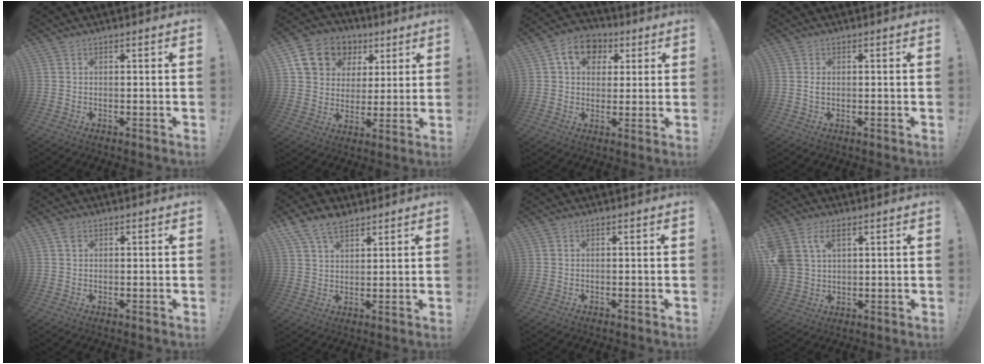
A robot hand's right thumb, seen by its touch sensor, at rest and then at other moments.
{"total": 14.1, "force": [6.5, 11.1, 5.6], "torque": [-0.080, -0.029, 0.132]}
{"total": 10.8, "force": [4.1, 8.3, 5.5], "torque": [-0.082, -0.004, 0.078]}
{"total": 1.1, "force": [0.0, 0.6, 0.9], "torque": [-0.013, 0.001, -0.002]}
{"total": 1.4, "force": [0.8, 0.8, 0.8], "torque": [-0.012, 0.000, 0.014]}
{"total": 8.4, "force": [5.8, 4.6, 4.1], "torque": [-0.073, -0.020, 0.112]}
{"total": 0.0}
{"total": 8.5, "force": [4.4, 5.6, 4.6], "torque": [-0.098, -0.016, 0.088]}